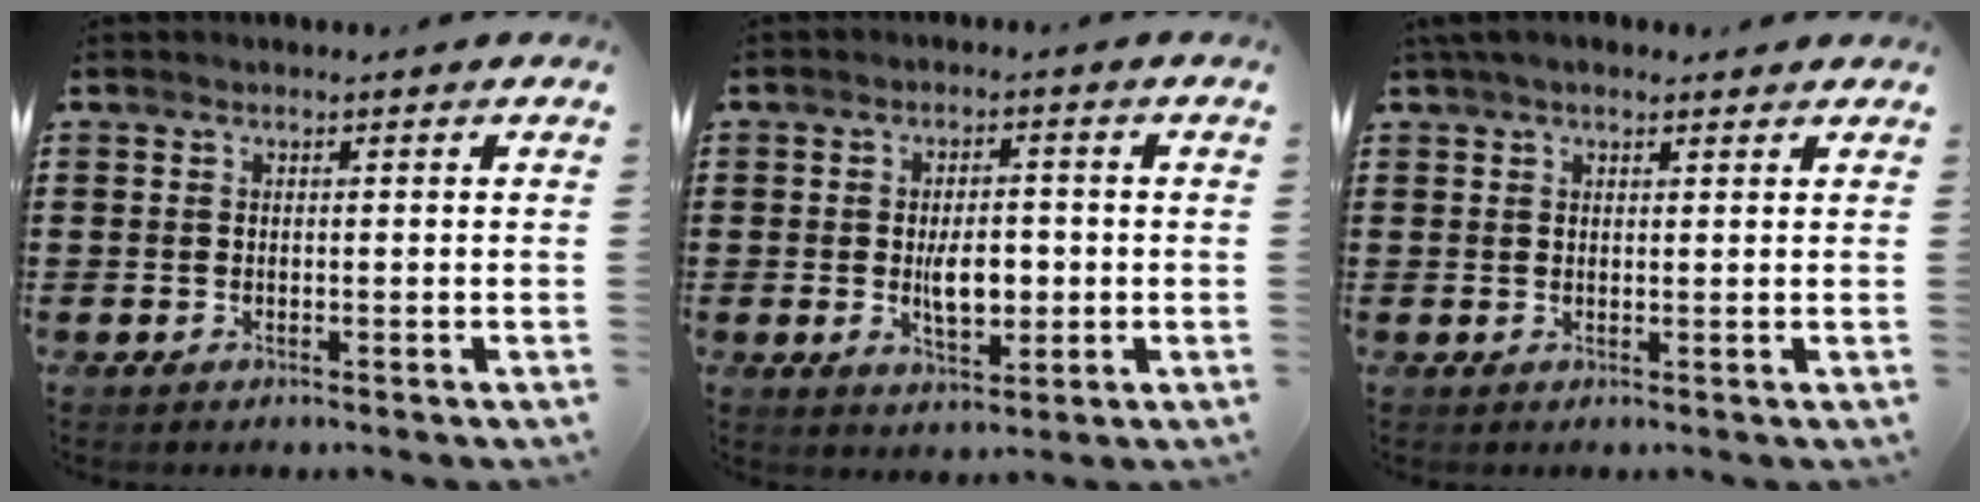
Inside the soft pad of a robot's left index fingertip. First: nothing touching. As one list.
[{"total": 5.8, "force": [-0.4, 2.8, 5.0], "torque": [-0.069, -0.003, -0.014]}, {"total": 2.5, "force": [1.8, 0.9, 1.4], "torque": [-0.031, 0.007, 0.034]}]